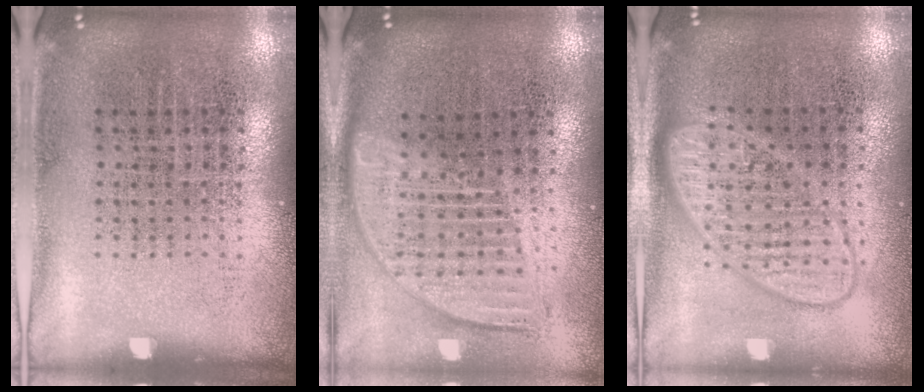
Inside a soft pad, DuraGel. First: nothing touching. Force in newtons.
{"total": 1.8, "press": 1.5, "slide": 1.0}
{"total": 2.7, "press": 2.7, "slide": 0.4}